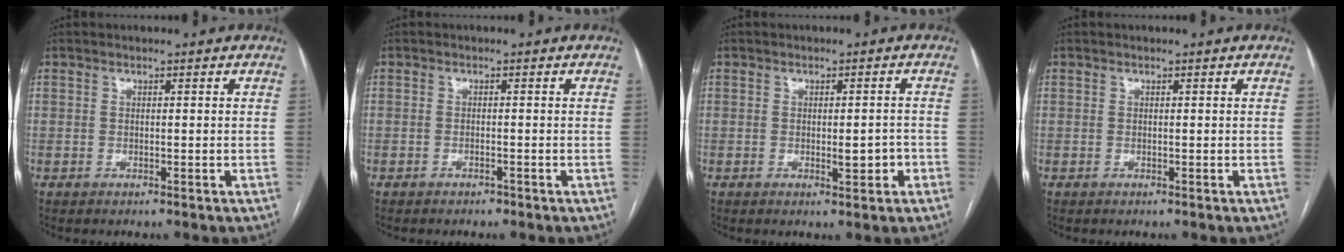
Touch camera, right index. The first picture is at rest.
{"total": 0.8, "force": [-0.7, 0.3, 0.2], "torque": [-0.008, 0.000, -0.010]}
{"total": 3.0, "force": [-0.9, 0.9, 2.7], "torque": [-0.039, 0.000, -0.008]}
{"total": 0.0}